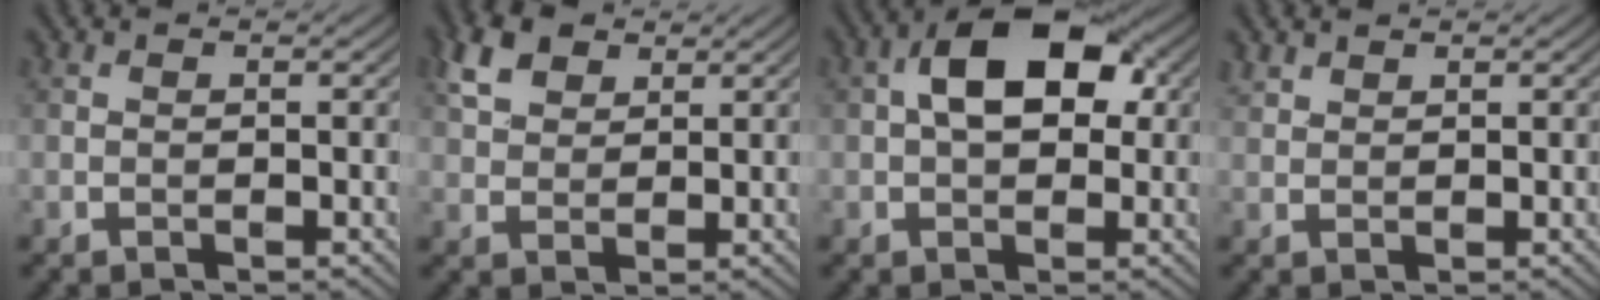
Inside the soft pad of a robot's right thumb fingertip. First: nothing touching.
{"total": 5.3, "force": [3.0, 3.3, 2.8], "torque": [-0.065, 0.008, 0.058]}
{"total": 9.1, "force": [1.7, 5.4, 7.2], "torque": [-0.118, 0.018, 0.019]}
{"total": 1.8, "force": [1.5, 0.8, 0.4], "torque": [-0.012, 0.003, 0.036]}